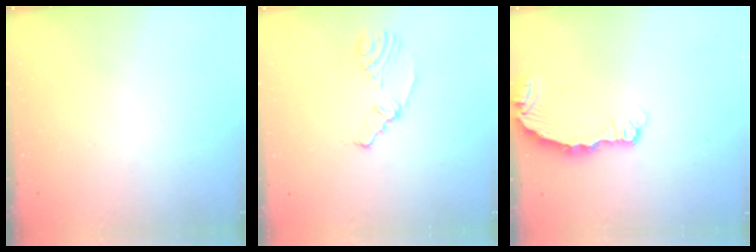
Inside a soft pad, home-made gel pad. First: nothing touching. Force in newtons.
{"total": 2.1, "press": 1.7, "slide": 1.2}
{"total": 3.9, "press": 3.9, "slide": 0.4}